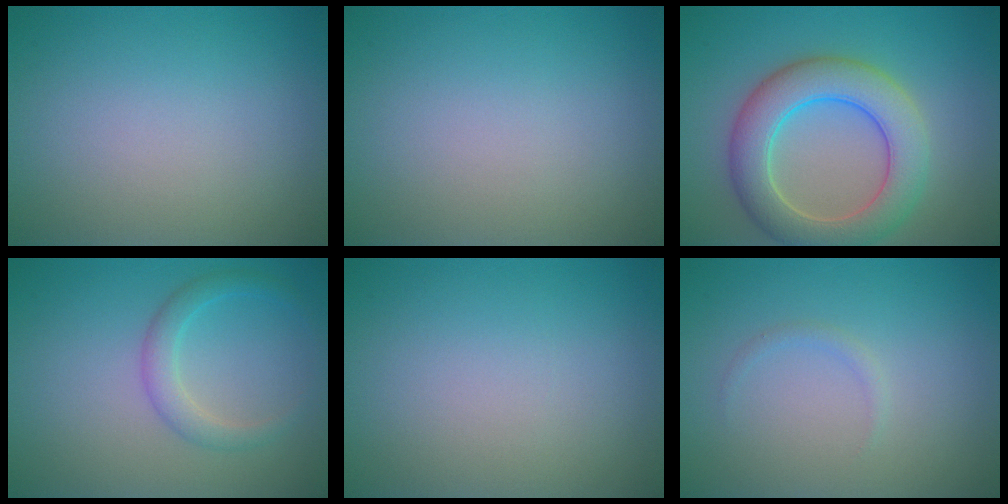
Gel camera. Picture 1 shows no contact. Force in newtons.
{"total": 0.0}
{"total": 7.0, "press": 7.0, "slide": 0.3}
{"total": 2.2, "press": 2.2, "slide": 0.0}
{"total": 0.0}
{"total": 0.7, "press": 0.7, "slide": 0.1}